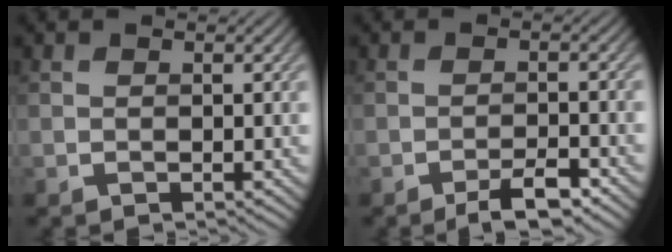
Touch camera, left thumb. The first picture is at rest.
{"total": 3.7, "force": [-2.6, 0.8, 2.6], "torque": [-0.043, 0.007, -0.043]}